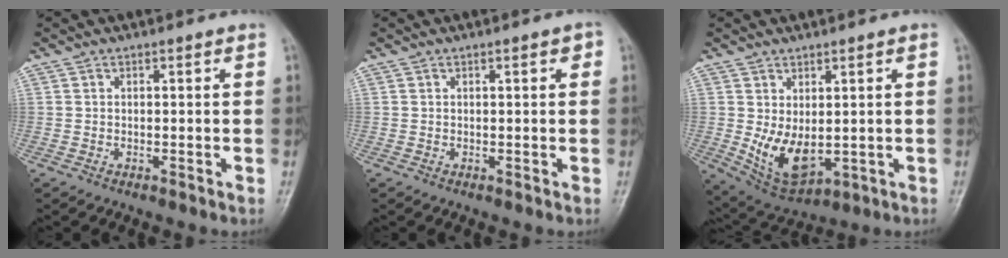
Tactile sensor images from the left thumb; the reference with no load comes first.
{"total": 1.3, "force": [0.5, 0.4, 1.2], "torque": [-0.014, 0.003, 0.004]}
{"total": 9.0, "force": [-0.2, 4.9, 7.5], "torque": [-0.119, -0.014, 0.020]}